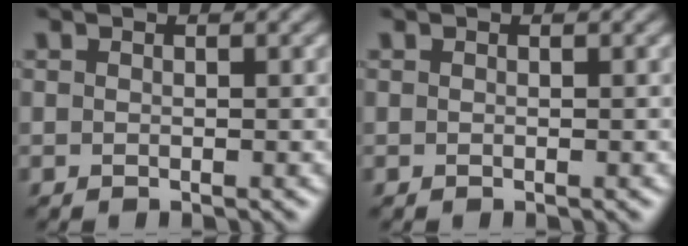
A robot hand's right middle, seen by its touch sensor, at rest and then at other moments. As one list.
[{"total": 0.0}]